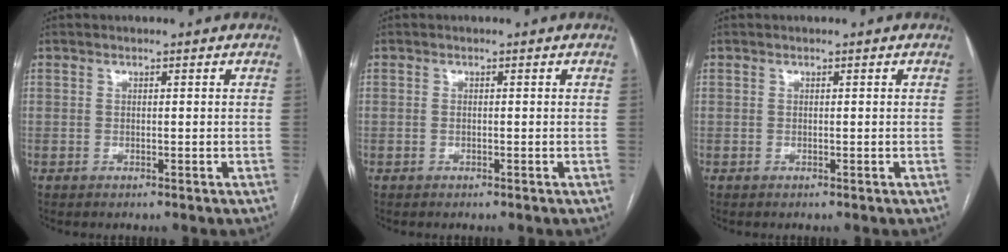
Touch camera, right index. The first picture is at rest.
{"total": 0.0}
{"total": 0.0}